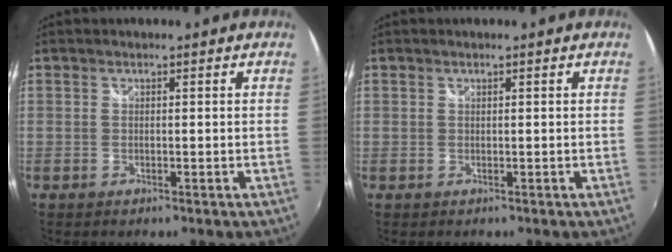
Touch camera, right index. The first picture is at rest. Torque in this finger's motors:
{"motor_torque": [-1.90, -0.07, -0.58, -0.21]}